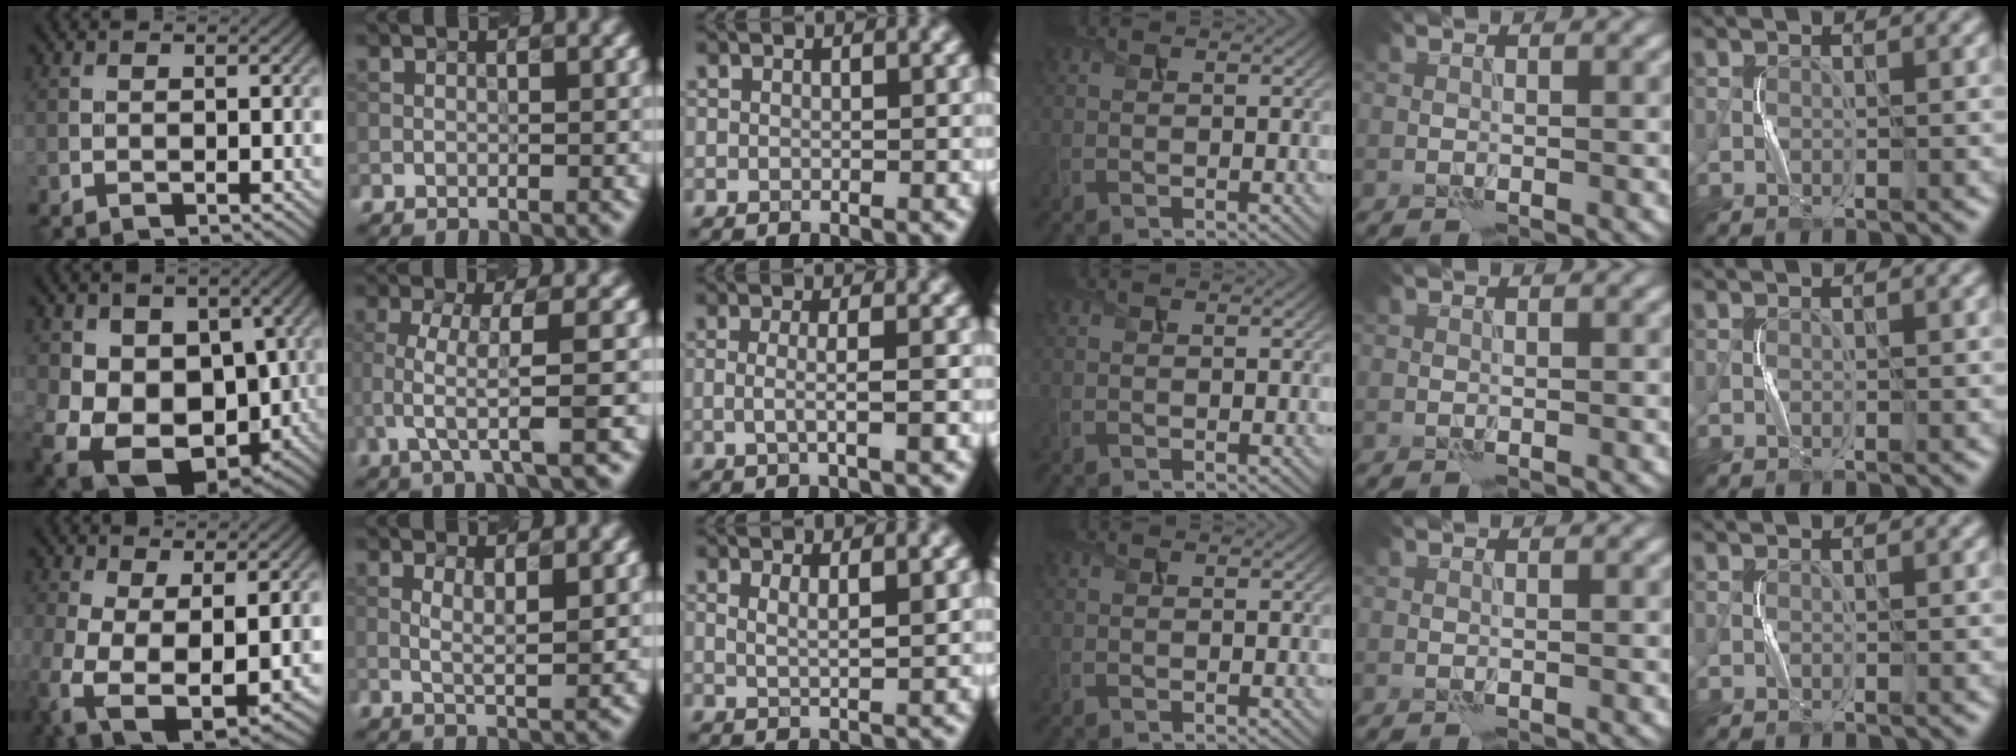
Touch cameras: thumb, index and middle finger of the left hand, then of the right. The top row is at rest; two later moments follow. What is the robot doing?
{"motion": "squeeze", "object": "sponge"}